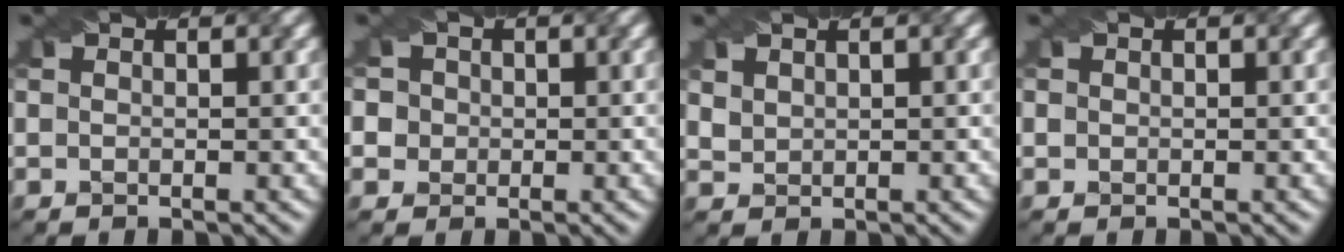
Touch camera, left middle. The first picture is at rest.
{"total": 4.6, "force": [1.1, 4.2, 1.5], "torque": [-0.025, 0.032, -0.003]}
{"total": 1.8, "force": [1.3, 1.1, 0.6], "torque": [-0.038, 0.003, 0.047]}
{"total": 0.6, "force": [0.3, 0.5, 0.2], "torque": [-0.005, 0.010, 0.006]}